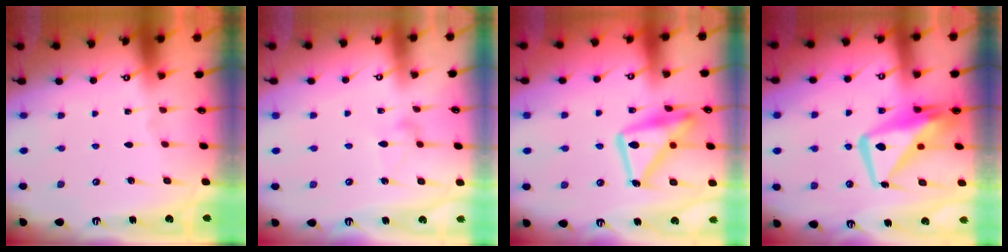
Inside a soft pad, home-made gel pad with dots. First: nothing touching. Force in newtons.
{"total": 6.6, "press": 6.5, "slide": 0.4}
{"total": 17.4, "press": 17.3, "slide": 1.4}
{"total": 12.0, "press": 11.9, "slide": 1.2}